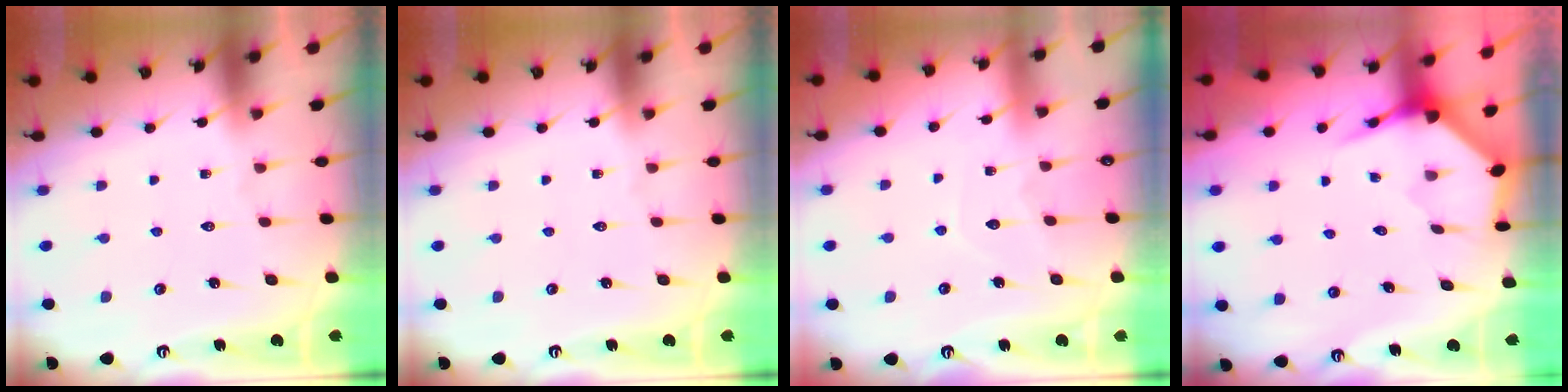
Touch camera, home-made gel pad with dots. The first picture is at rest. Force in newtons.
{"total": 0.0}
{"total": 4.5, "press": 4.5, "slide": 0.5}
{"total": 3.9, "press": 3.9, "slide": 0.4}